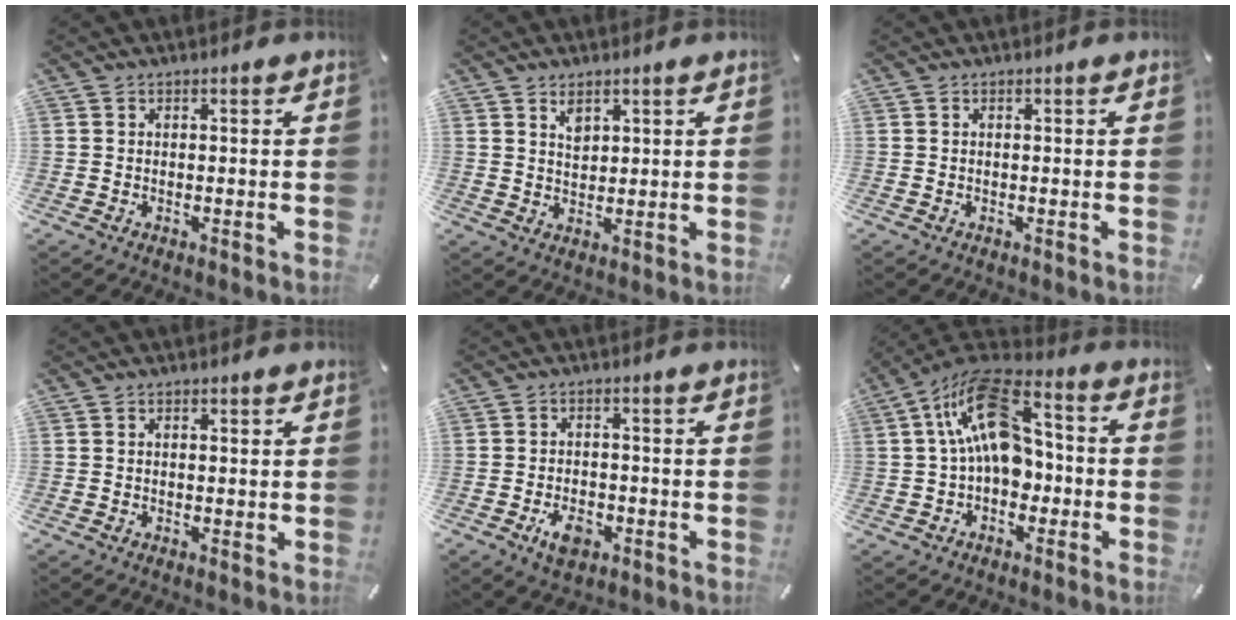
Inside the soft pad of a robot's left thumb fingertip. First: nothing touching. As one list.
[{"total": 3.2, "force": [2.0, 2.0, 1.4], "torque": [-0.015, -0.008, 0.035]}, {"total": 0.0}, {"total": 1.1, "force": [0.3, 0.7, 0.8], "torque": [-0.008, 0.001, 0.002]}, {"total": 5.4, "force": [-2.4, 3.4, 3.4], "torque": [-0.059, 0.006, -0.044]}, {"total": 16.9, "force": [2.4, 10.7, 12.9], "torque": [-0.232, -0.005, 0.042]}]